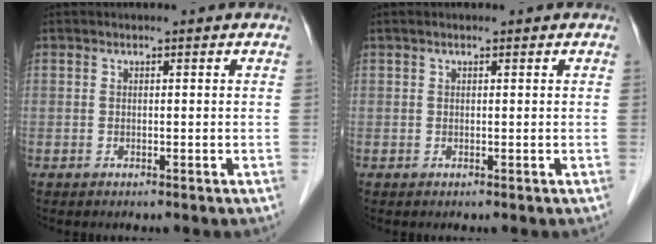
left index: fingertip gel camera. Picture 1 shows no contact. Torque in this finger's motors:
{"motor_torque": [-0.04, 0.12, -0.08, -0.01]}